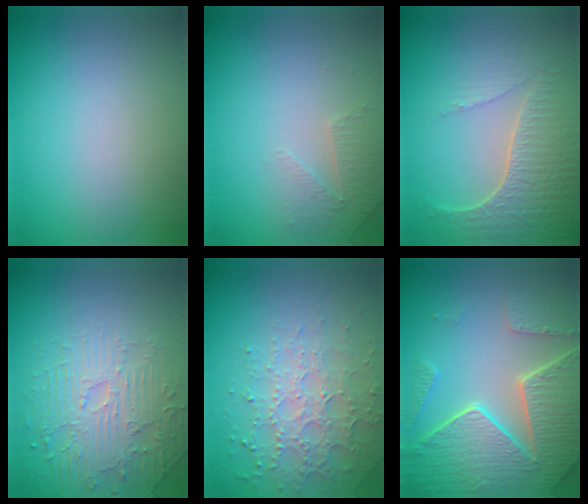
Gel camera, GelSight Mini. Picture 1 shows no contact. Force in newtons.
{"total": 1.9, "press": 1.8, "slide": 0.5}
{"total": 4.6, "press": 4.1, "slide": 2.0}
{"total": 4.6, "press": 3.7, "slide": 2.7}
{"total": 4.4, "press": 3.6, "slide": 2.6}
{"total": 8.2, "press": 6.1, "slide": 5.6}